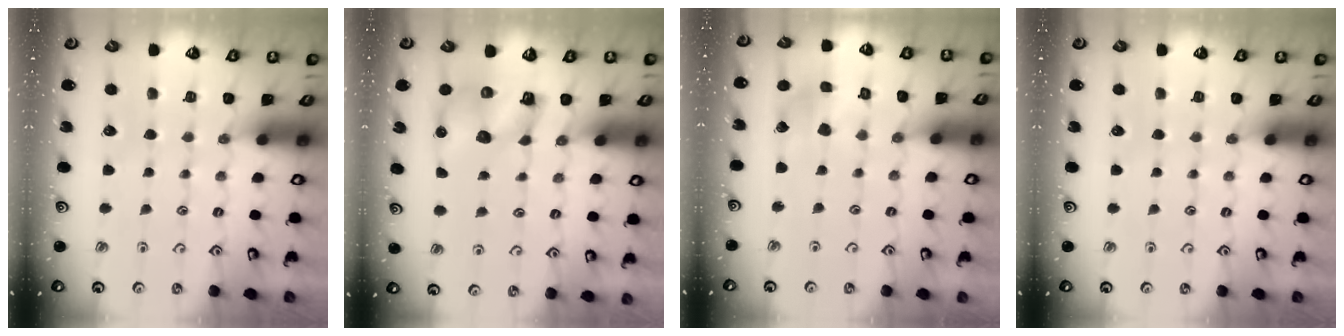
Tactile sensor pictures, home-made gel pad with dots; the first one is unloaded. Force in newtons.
{"total": 7.8, "press": 7.7, "slide": 1.0}
{"total": 6.5, "press": 6.5, "slide": 0.4}
{"total": 0.0}